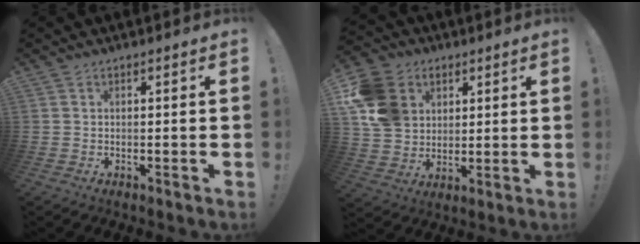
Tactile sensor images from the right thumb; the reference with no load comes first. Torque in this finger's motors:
{"motor_torque": [-0.11, 1.44, 1.37, 0.41, 0.06]}